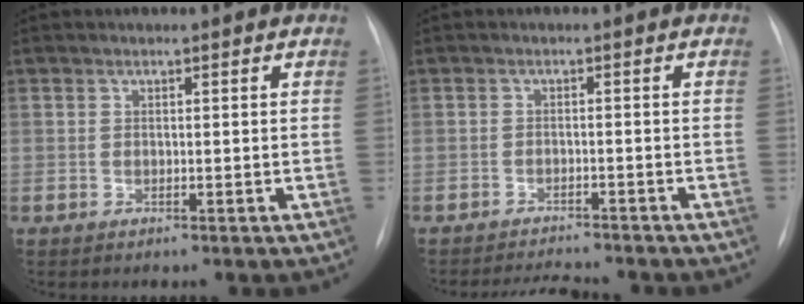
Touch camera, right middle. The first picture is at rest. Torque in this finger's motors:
{"motor_torque": [0.26, -0.27, 0.00, 0.01]}